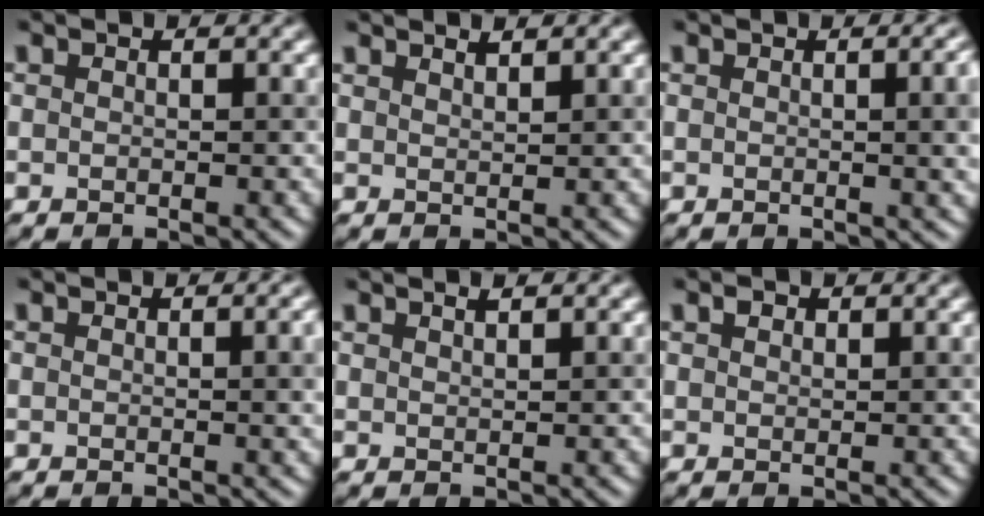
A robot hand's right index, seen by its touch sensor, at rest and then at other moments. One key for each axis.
{"total": 1.2, "fx": 1.2, "fy": 0.2, "fz": 0.3, "tx": 0.006, "ty": 0.007, "tz": 0.018}
{"total": 5.3, "fx": 0.3, "fy": 2.2, "fz": 4.8, "tx": -0.016, "ty": 0.017, "tz": 0.004}
{"total": 3.5, "fx": 0.3, "fy": 1.3, "fz": 3.2, "tx": -0.013, "ty": 0.016, "tz": 0.002}
{"total": 1.0, "fx": 0.9, "fy": 0.2, "fz": 0.5, "tx": 0.003, "ty": 0.008, "tz": 0.013}
{"total": 0.7, "fx": 0.6, "fy": 0.3, "fz": 0.0, "tx": 0.000, "ty": 0.007, "tz": 0.018}